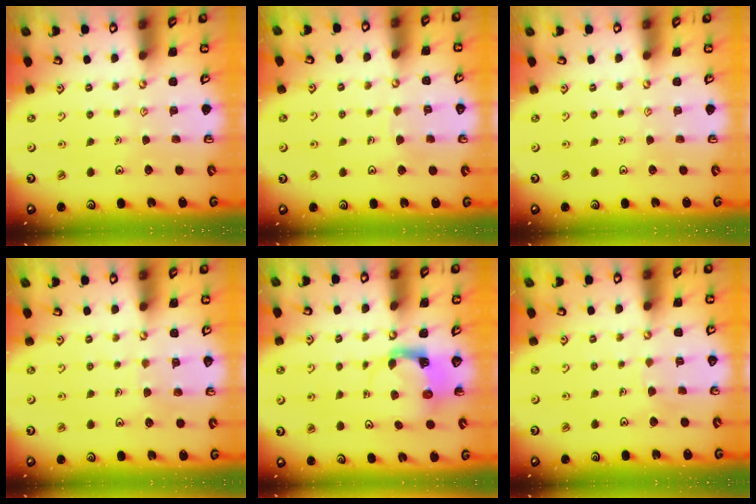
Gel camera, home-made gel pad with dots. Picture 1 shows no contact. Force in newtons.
{"total": 3.2, "press": 3.2, "slide": 0.2}
{"total": 0.0}
{"total": 4.5, "press": 4.5, "slide": 0.3}
{"total": 4.0, "press": 3.9, "slide": 0.8}
{"total": 3.6, "press": 3.6, "slide": 0.2}